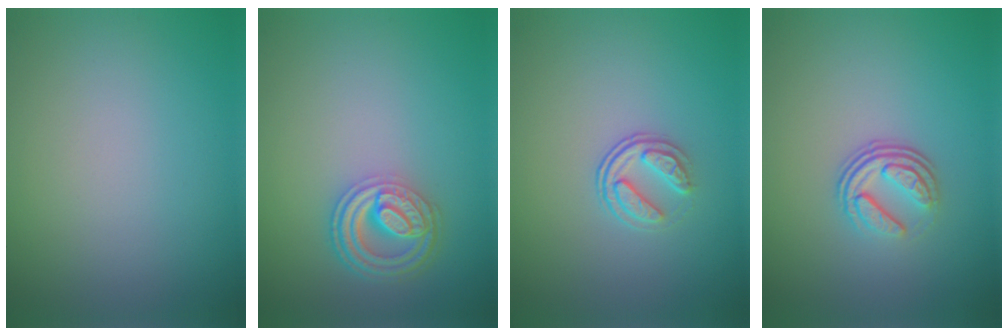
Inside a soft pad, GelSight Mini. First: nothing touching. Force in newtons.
{"total": 4.5, "press": 3.5, "slide": 2.8}
{"total": 2.3, "press": 1.7, "slide": 1.6}
{"total": 3.7, "press": 2.5, "slide": 2.7}